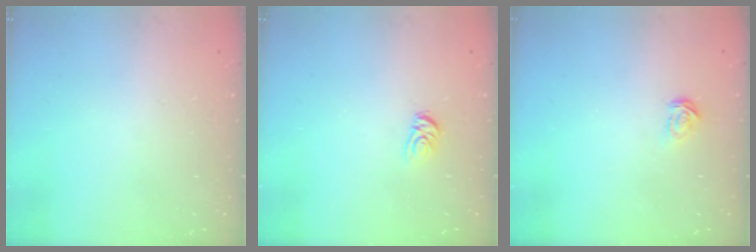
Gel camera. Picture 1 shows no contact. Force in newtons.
{"total": 4.2, "press": 4.2, "slide": 0.3}
{"total": 1.8, "press": 1.7, "slide": 0.2}